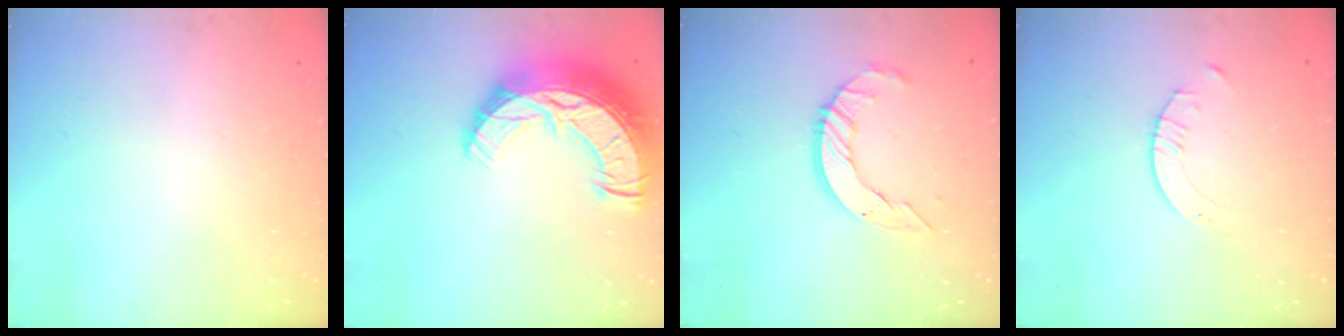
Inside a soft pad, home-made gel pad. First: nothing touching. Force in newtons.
{"total": 19.3, "press": 19.2, "slide": 1.4}
{"total": 9.3, "press": 9.3, "slide": 0.9}
{"total": 1.6, "press": 1.6, "slide": 0.2}